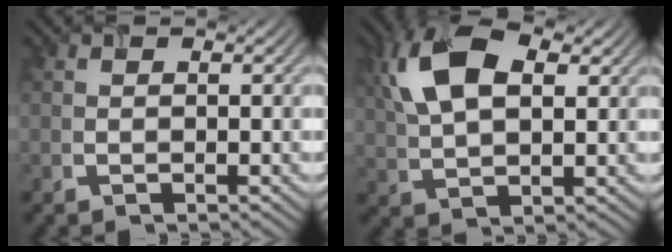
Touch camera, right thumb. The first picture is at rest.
{"total": 11.0, "force": [4.2, 5.7, 8.4], "torque": [-0.196, 0.022, 0.076]}